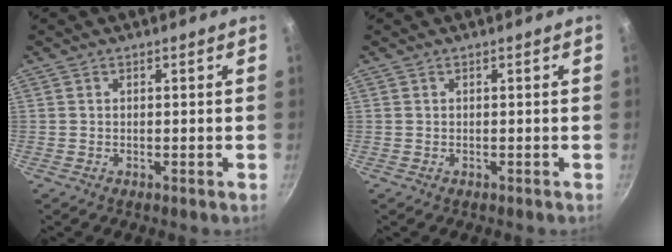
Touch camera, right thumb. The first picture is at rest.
{"total": 0.0}